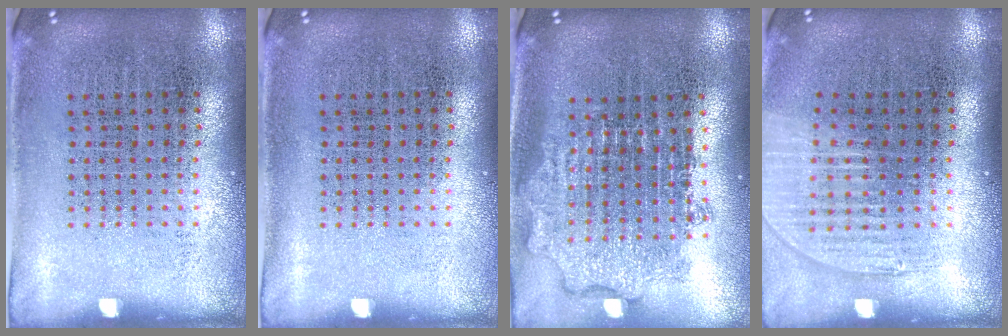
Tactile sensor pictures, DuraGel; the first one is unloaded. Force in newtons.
{"total": 0.0}
{"total": 1.9, "press": 1.5, "slide": 1.2}
{"total": 1.2, "press": 1.1, "slide": 0.5}